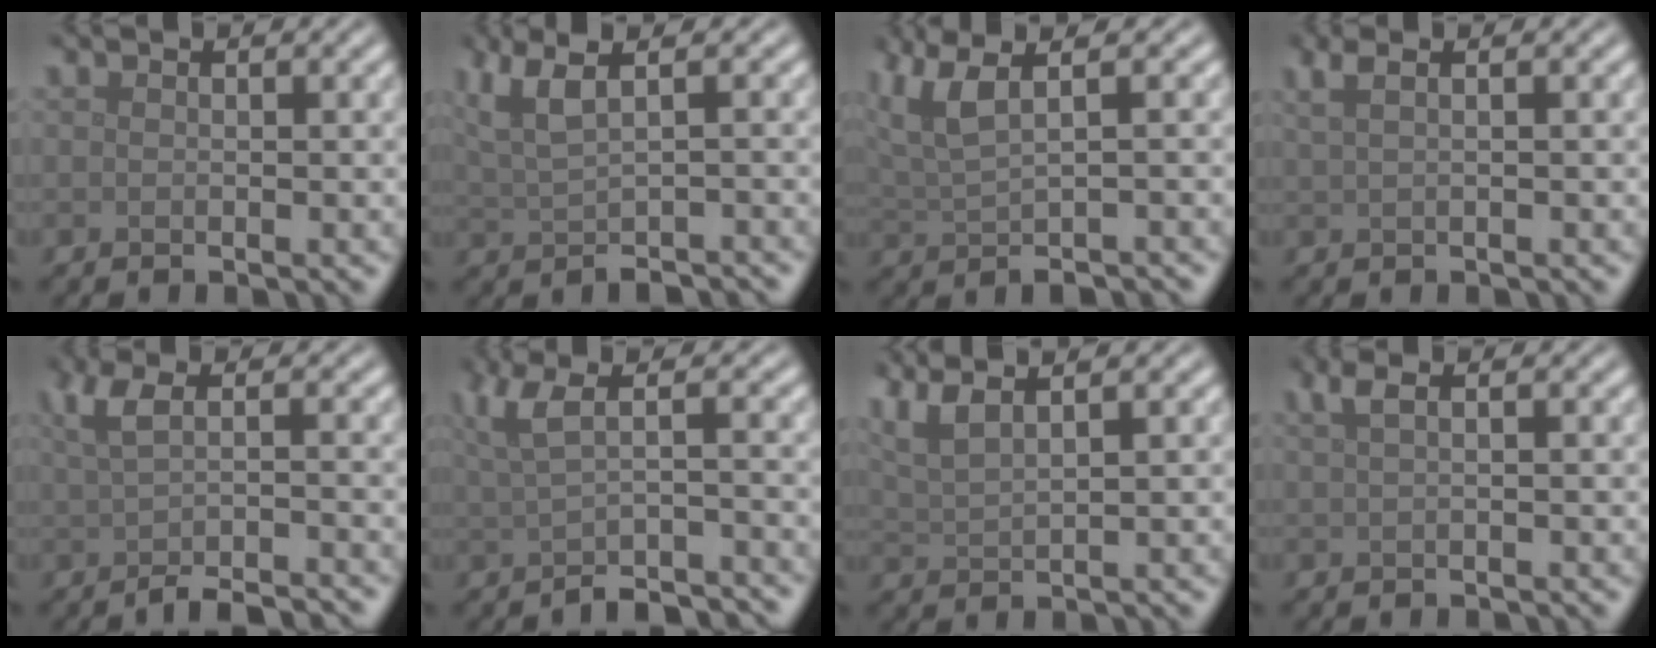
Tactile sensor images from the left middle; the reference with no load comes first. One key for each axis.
{"total": 4.9, "fx": 1.0, "fy": 1.8, "fz": 4.4, "tx": -0.075, "ty": 0.006, "tz": 0.021}
{"total": 5.5, "fx": 1.7, "fy": 2.1, "fz": 4.8, "tx": -0.078, "ty": 0.011, "tz": 0.035}
{"total": 2.6, "fx": 1.4, "fy": 1.0, "fz": 1.9, "tx": -0.031, "ty": 0.005, "tz": 0.014}
{"total": 4.5, "fx": -1.2, "fy": 1.2, "fz": 4.1, "tx": -0.066, "ty": -0.008, "tz": -0.023}
{"total": 4.6, "fx": -0.9, "fy": 1.6, "fz": 4.2, "tx": -0.065, "ty": -0.007, "tz": -0.020}
{"total": 4.2, "fx": 2.9, "fy": 1.2, "fz": 2.8, "tx": -0.059, "ty": 0.020, "tz": 0.054}
{"total": 2.0, "fx": 0.9, "fy": 0.7, "fz": 1.7, "tx": -0.027, "ty": 0.008, "tz": 0.013}